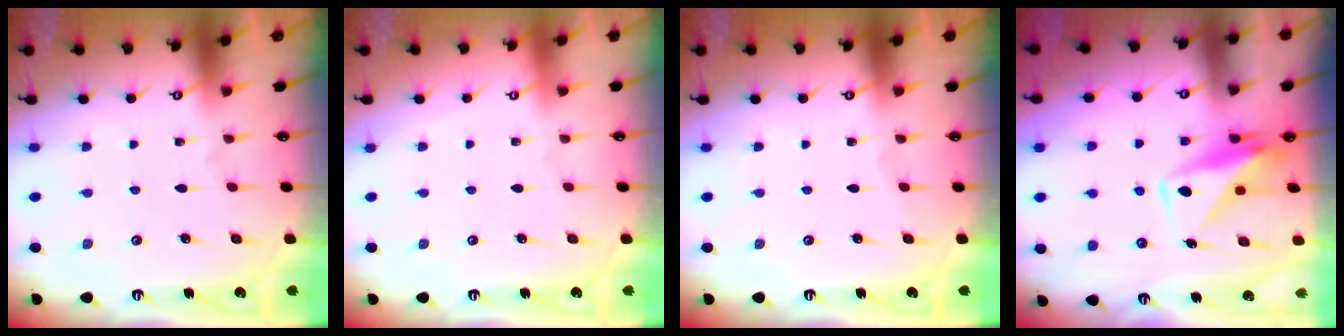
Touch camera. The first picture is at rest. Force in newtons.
{"total": 3.9, "press": 3.9, "slide": 0.1}
{"total": 0.0}
{"total": 9.3, "press": 9.2, "slide": 0.8}